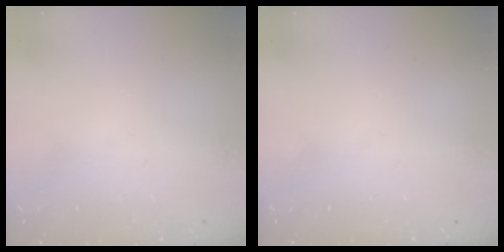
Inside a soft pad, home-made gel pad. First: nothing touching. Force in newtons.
{"total": 0.0}